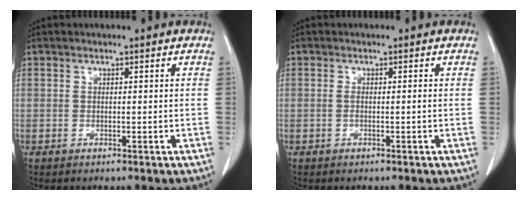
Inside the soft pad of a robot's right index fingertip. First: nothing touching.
{"total": 0.8, "force": [-0.2, -0.1, 0.8], "torque": [-0.015, 0.000, -0.003]}